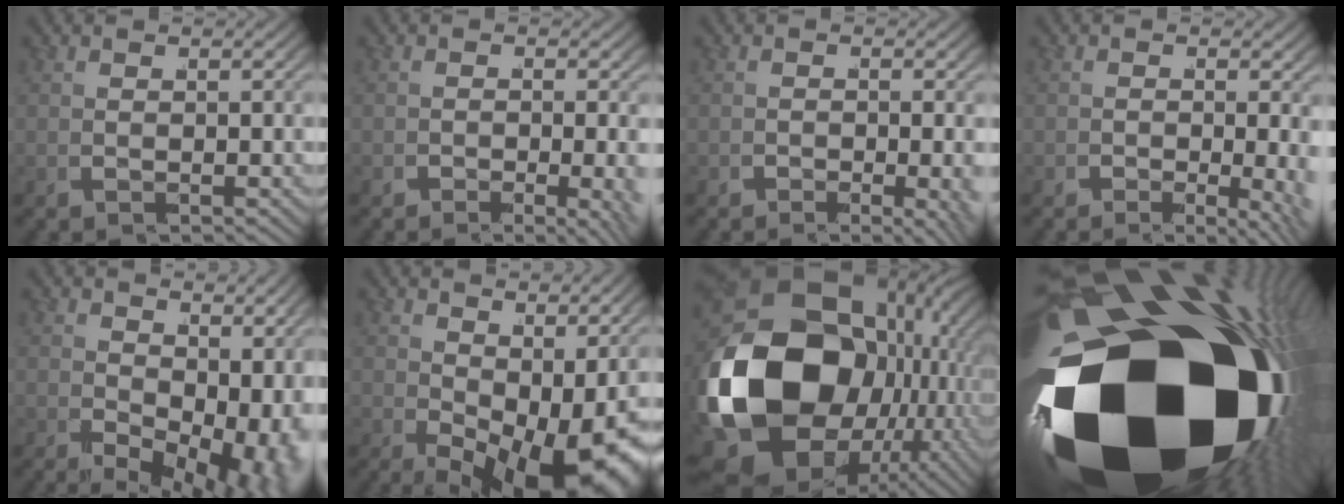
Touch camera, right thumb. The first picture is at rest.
{"total": 2.7, "force": [-1.3, 0.8, 2.2], "torque": [-0.031, -0.022, -0.019]}
{"total": 2.4, "force": [-1.2, 0.9, 1.9], "torque": [-0.027, -0.022, -0.017]}
{"total": 3.2, "force": [-1.4, 1.1, 2.6], "torque": [-0.039, -0.028, -0.018]}
{"total": 10.3, "force": [-2.1, 6.2, 8.0], "torque": [-0.129, -0.054, -0.005]}
{"total": 10.9, "force": [-2.4, 5.8, 8.9], "torque": [-0.127, -0.038, -0.016]}
{"total": 28.5, "force": [-3.0, 19.0, 21.1], "torque": [-0.419, -0.090, -0.016]}
{"total": 55.9, "force": [-9.2, 32.9, 44.2], "torque": [-0.667, -0.109, -0.107]}